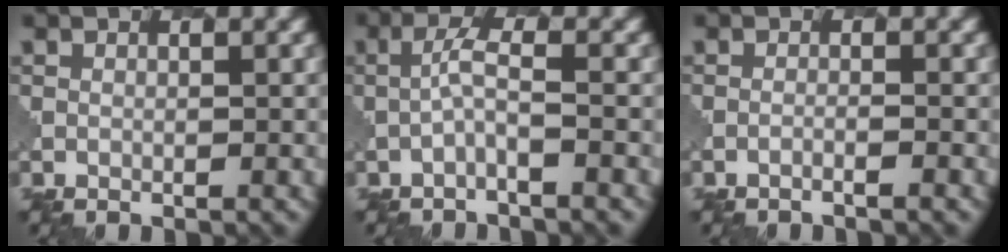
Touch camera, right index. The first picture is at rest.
{"total": 1.8, "force": [-0.4, 0.2, 1.7], "torque": [-0.040, 0.007, -0.013]}
{"total": 1.0, "force": [-0.8, 0.2, 0.5], "torque": [0.001, -0.002, -0.023]}